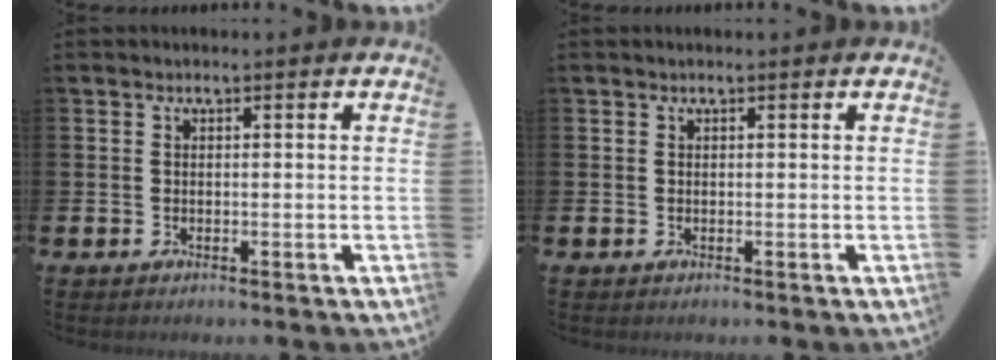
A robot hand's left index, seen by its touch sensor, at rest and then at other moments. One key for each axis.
{"total": 0.0}